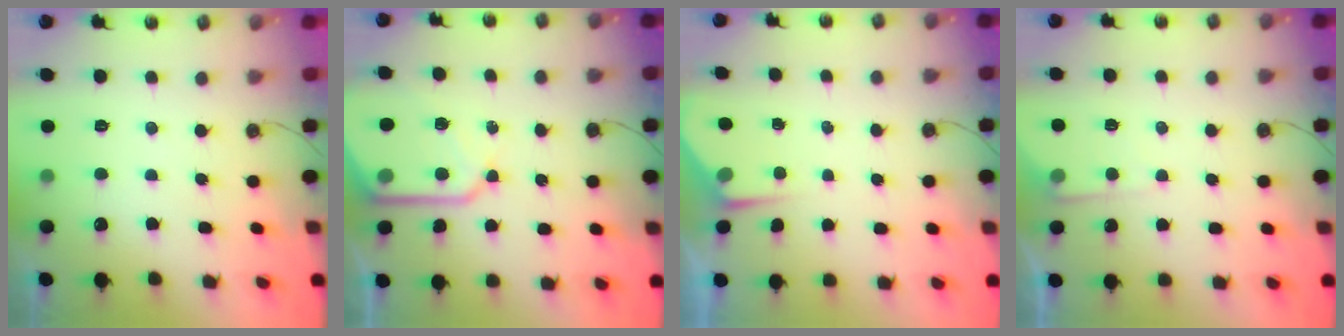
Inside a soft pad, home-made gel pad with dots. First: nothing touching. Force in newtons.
{"total": 12.3, "press": 12.2, "slide": 1.2}
{"total": 2.9, "press": 2.9, "slide": 0.5}
{"total": 4.2, "press": 4.1, "slide": 0.6}